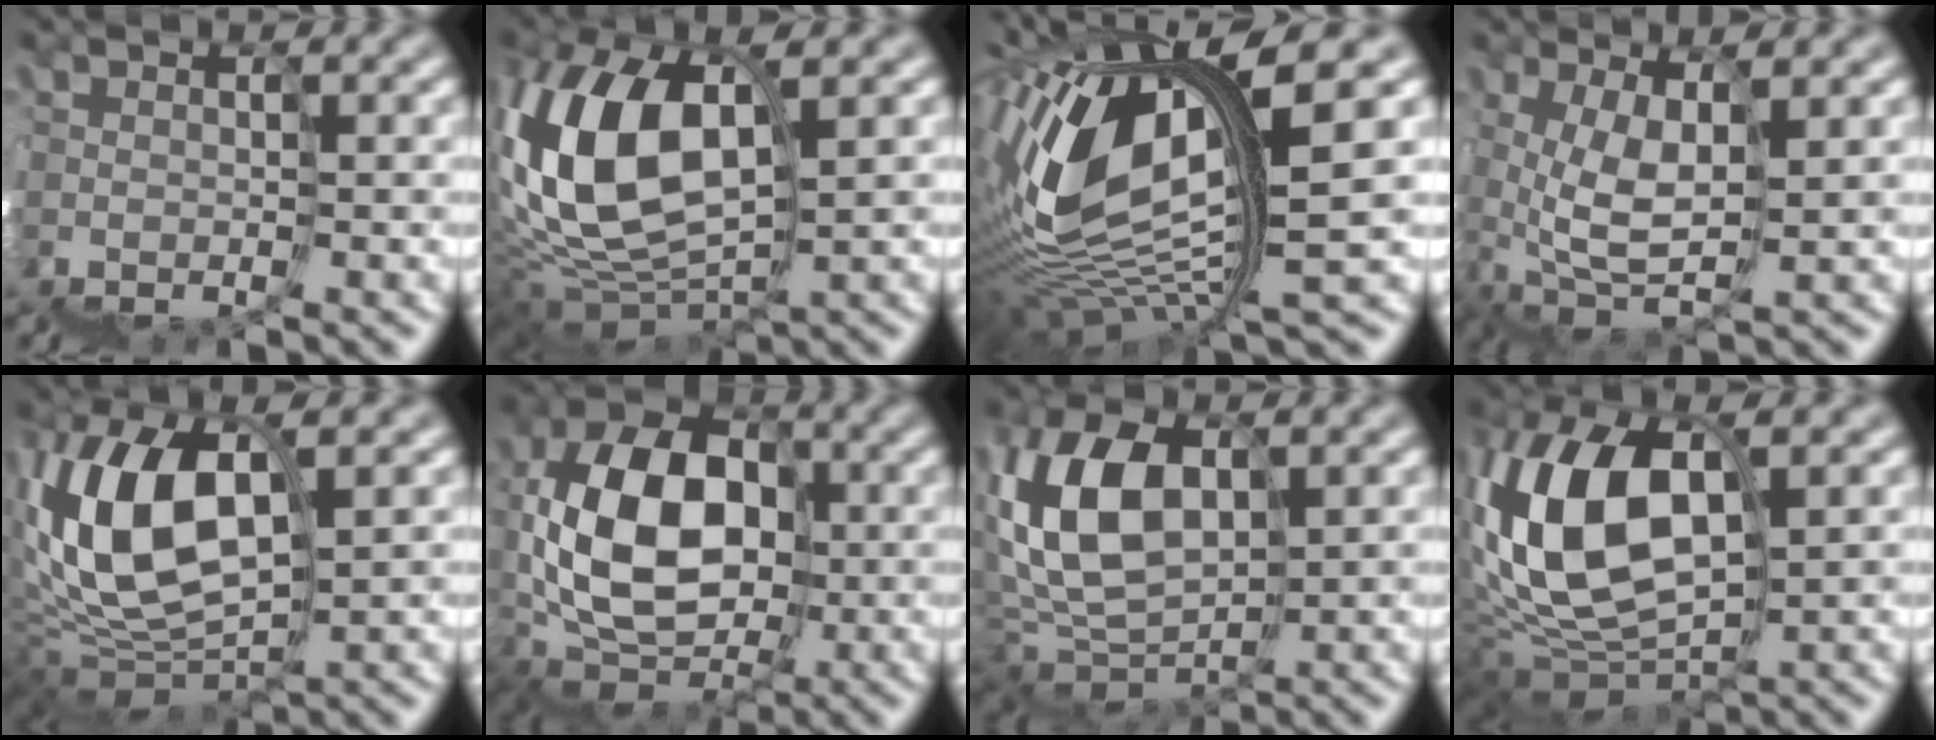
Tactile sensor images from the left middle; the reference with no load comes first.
{"total": 8.0, "force": [4.0, 4.2, 5.5], "torque": [-0.124, 0.036, 0.063]}
{"total": 8.9, "force": [4.5, 2.3, 7.3], "torque": [-0.165, 0.025, 0.080]}
{"total": 2.5, "force": [2.4, -0.1, 0.8], "torque": [-0.026, 0.029, 0.038]}
{"total": 8.4, "force": [4.3, 4.0, 5.9], "torque": [-0.116, 0.041, 0.065]}
{"total": 7.5, "force": [2.1, 5.4, 4.8], "torque": [-0.077, 0.050, 0.016]}
{"total": 5.8, "force": [3.4, 3.5, 3.2], "torque": [-0.085, 0.039, 0.049]}
{"total": 9.3, "force": [4.3, 4.8, 6.7], "torque": [-0.139, 0.044, 0.066]}